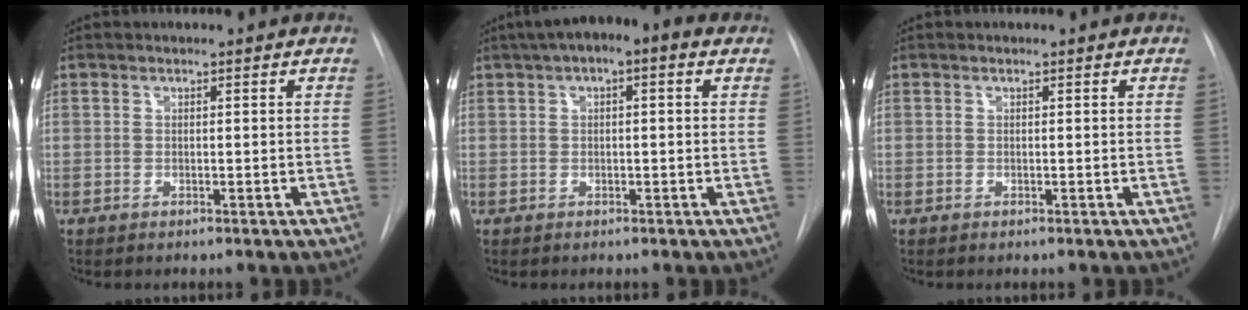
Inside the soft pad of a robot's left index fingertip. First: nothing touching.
{"total": 7.5, "force": [4.0, 2.2, 5.9], "torque": [-0.096, 0.038, 0.053]}
{"total": 0.0}